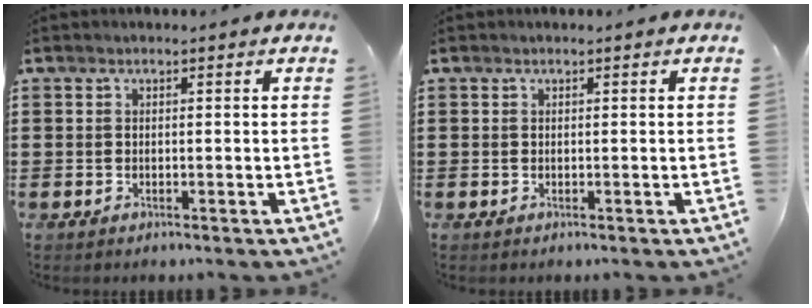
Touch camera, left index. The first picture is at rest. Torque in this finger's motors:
{"motor_torque": [-0.04, -0.01, 0.03, -0.01]}